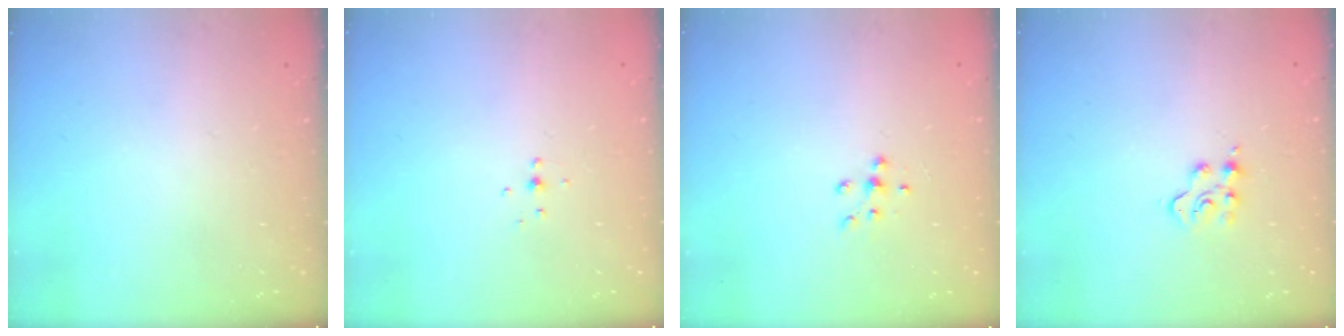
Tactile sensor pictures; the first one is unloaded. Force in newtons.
{"total": 3.9, "press": 3.8, "slide": 0.8}
{"total": 5.9, "press": 5.8, "slide": 0.8}
{"total": 5.0, "press": 5.0, "slide": 0.5}